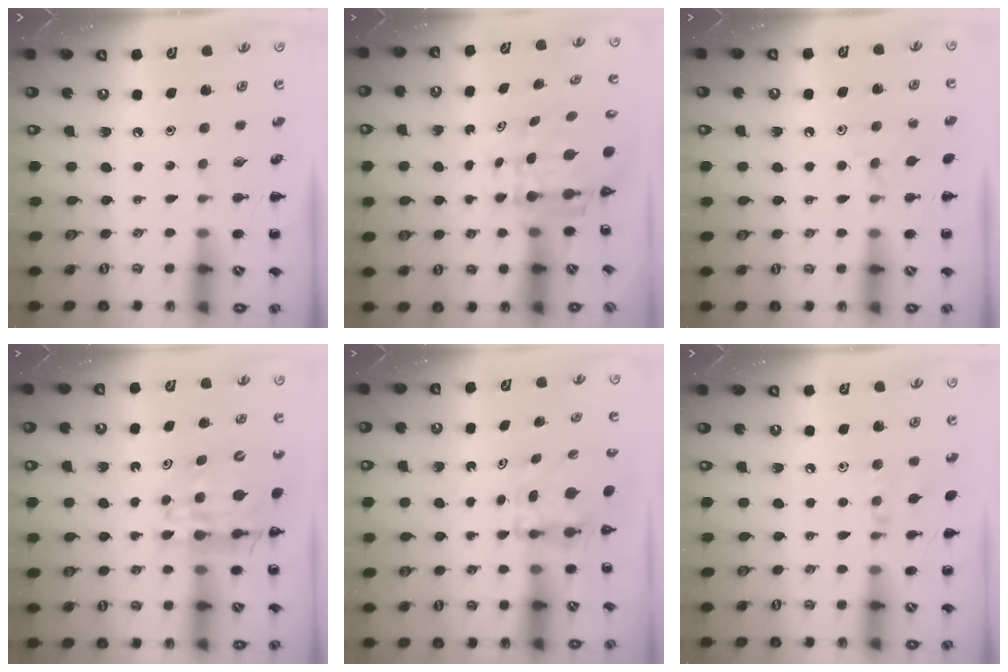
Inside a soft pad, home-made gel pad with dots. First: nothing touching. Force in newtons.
{"total": 6.1, "press": 5.8, "slide": 1.8}
{"total": 5.7, "press": 5.4, "slide": 1.9}
{"total": 13.5, "press": 12.9, "slide": 3.9}
{"total": 4.0, "press": 4.0, "slide": 0.3}
{"total": 6.6, "press": 6.5, "slide": 1.3}